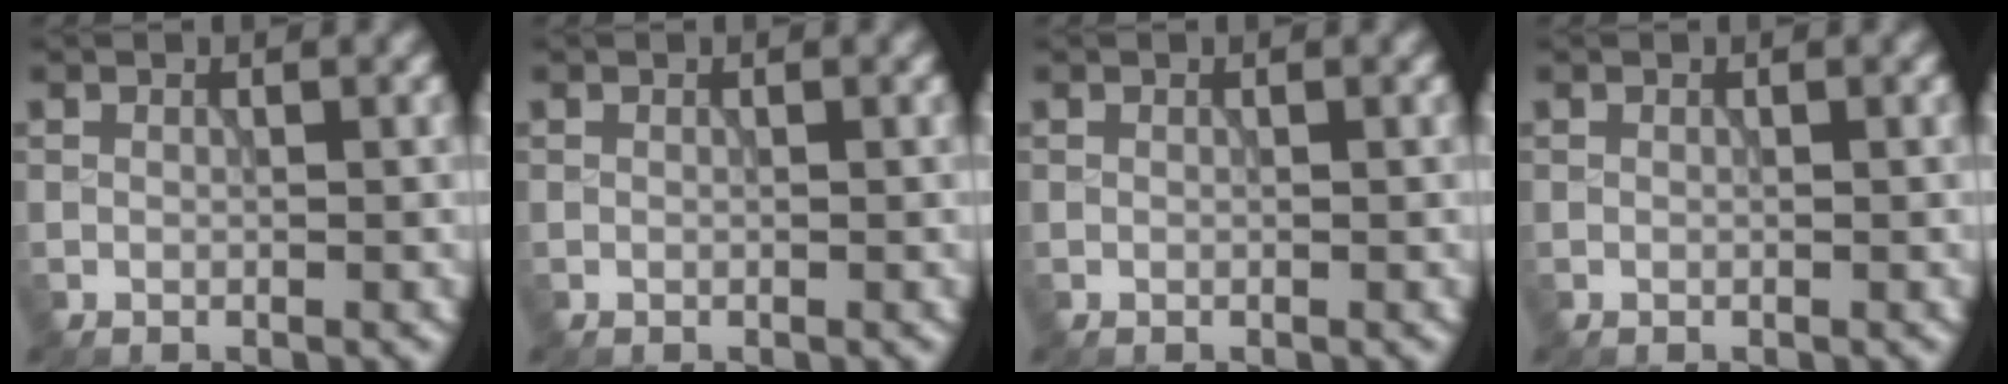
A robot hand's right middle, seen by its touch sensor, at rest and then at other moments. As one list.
[{"total": 0.0}, {"total": 0.0}, {"total": 0.0}]